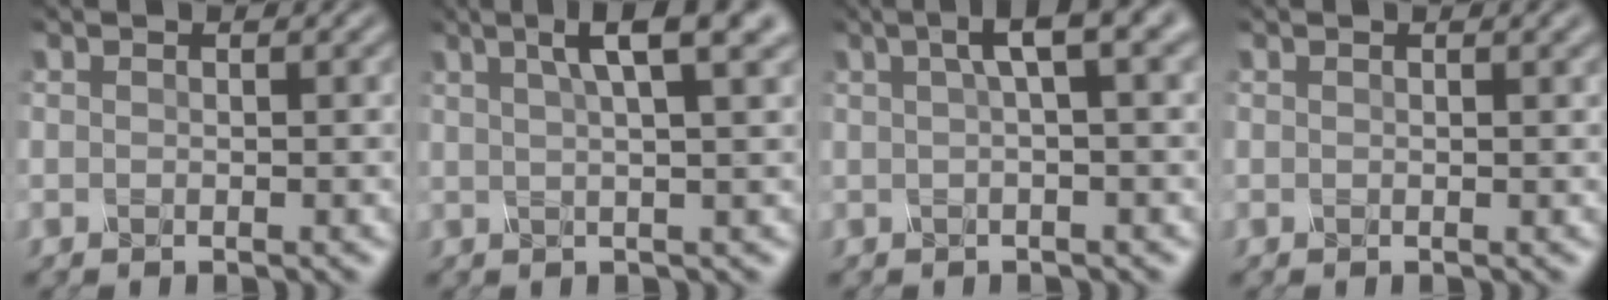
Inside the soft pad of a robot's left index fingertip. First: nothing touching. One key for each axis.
{"total": 5.9, "fx": 3.0, "fy": 1.4, "fz": 4.8, "tx": -0.054, "ty": 0.019, "tz": 0.033}
{"total": 4.5, "fx": 1.6, "fy": 1.0, "fz": 4.1, "tx": -0.058, "ty": 0.016, "tz": 0.017}
{"total": 1.0, "fx": 0.7, "fy": 0.2, "fz": 0.7, "tx": -0.010, "ty": 0.002, "tz": 0.008}